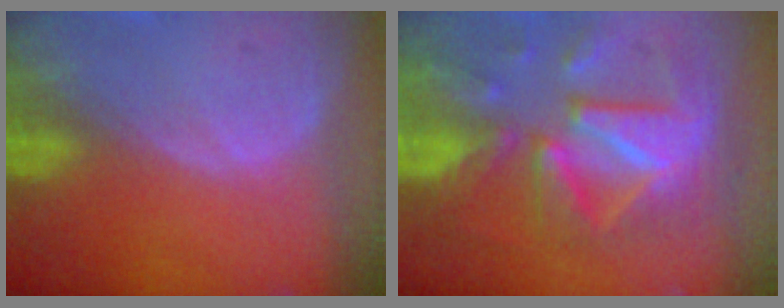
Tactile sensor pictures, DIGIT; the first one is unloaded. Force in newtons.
{"total": 12.4, "press": 12.3, "slide": 1.2}